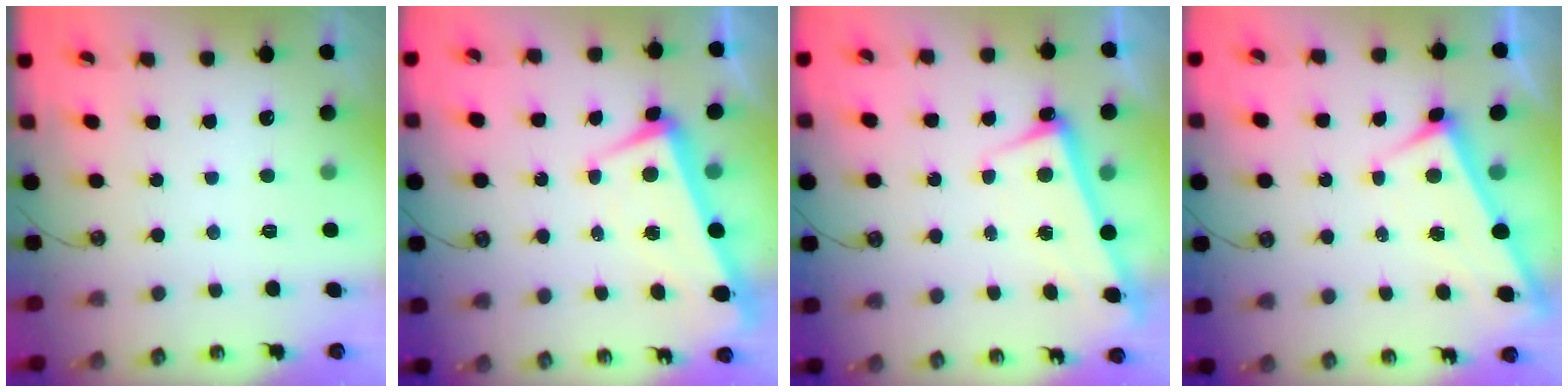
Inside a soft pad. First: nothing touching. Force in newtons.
{"total": 0.9, "press": 0.0, "slide": 0.9}
{"total": 2.6, "press": 2.5, "slide": 0.7}
{"total": 2.5, "press": 2.5, "slide": 0.3}